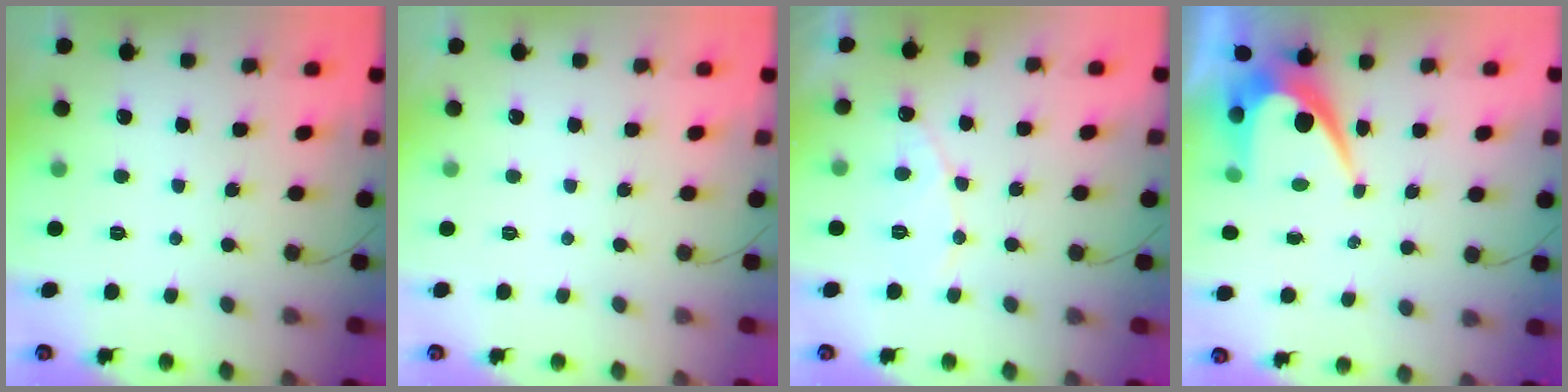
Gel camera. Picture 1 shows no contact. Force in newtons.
{"total": 0.0}
{"total": 7.9, "press": 7.9, "slide": 0.7}
{"total": 7.6, "press": 7.6, "slide": 0.4}